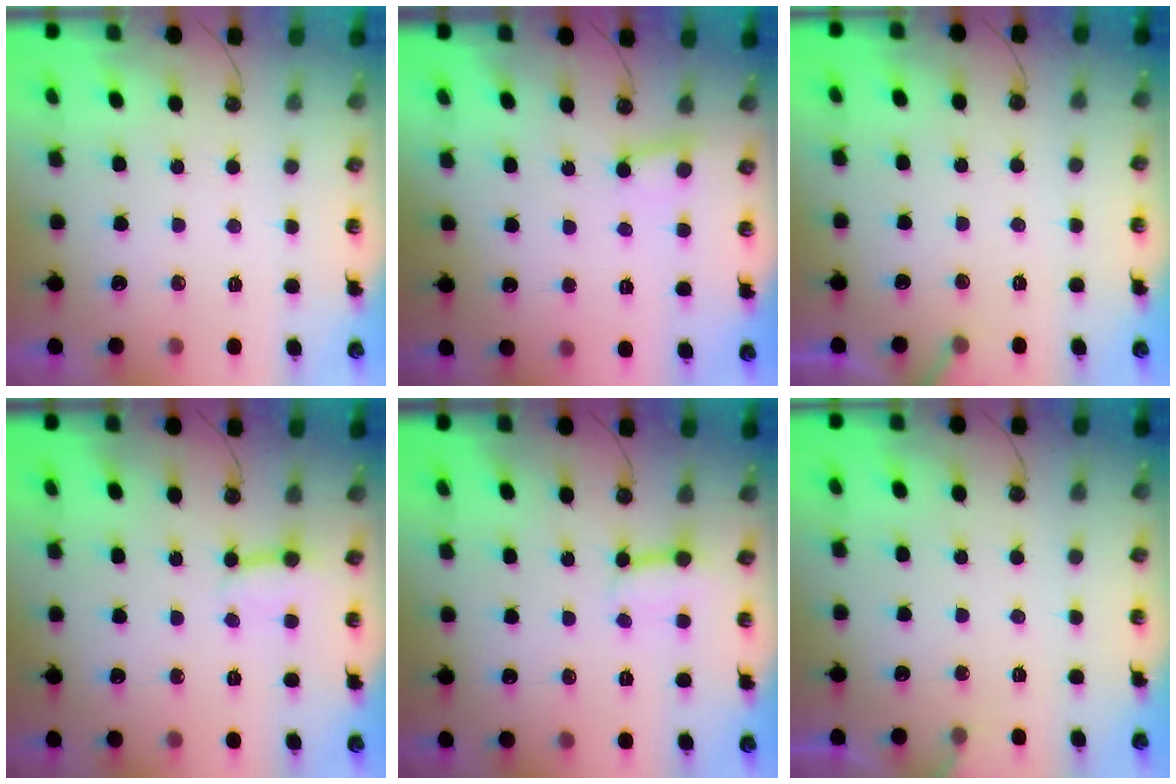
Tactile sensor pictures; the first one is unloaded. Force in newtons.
{"total": 2.9, "press": 2.9, "slide": 0.3}
{"total": 3.7, "press": 3.7, "slide": 0.3}
{"total": 3.3, "press": 3.3, "slide": 0.5}
{"total": 5.3, "press": 5.2, "slide": 0.6}
{"total": 4.2, "press": 4.2, "slide": 0.3}